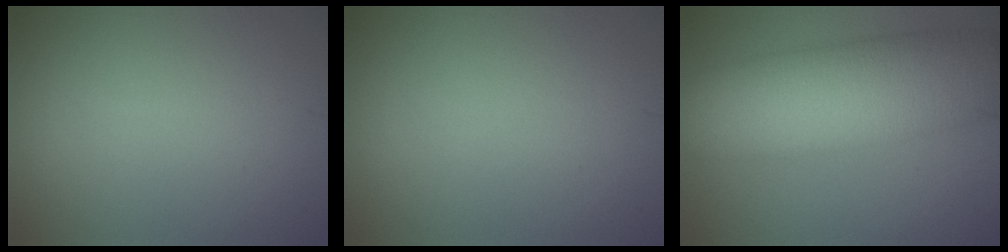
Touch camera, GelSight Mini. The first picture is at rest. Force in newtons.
{"total": 0.0}
{"total": 11.7, "press": 11.7, "slide": 0.3}